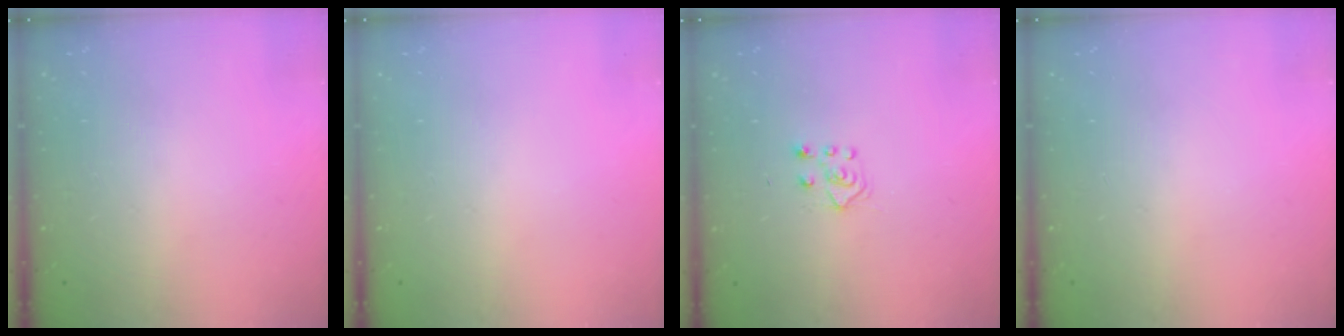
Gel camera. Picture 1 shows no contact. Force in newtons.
{"total": 0.0}
{"total": 6.1, "press": 6.1, "slide": 0.5}
{"total": 0.0}